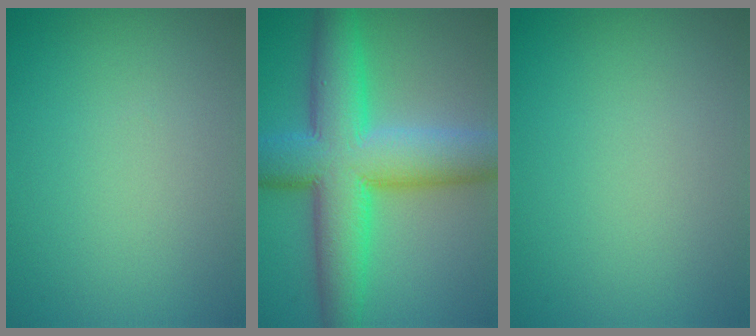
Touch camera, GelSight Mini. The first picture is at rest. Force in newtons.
{"total": 11.7, "press": 11.7, "slide": 0.0}
{"total": 0.0}